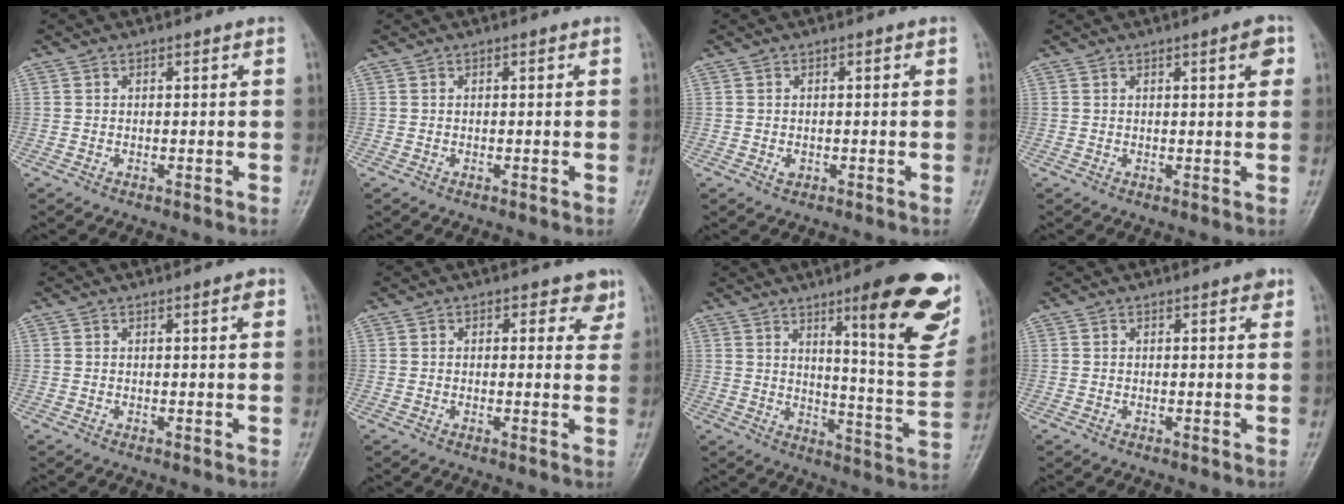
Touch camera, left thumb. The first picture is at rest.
{"total": 0.0}
{"total": 1.3, "force": [-0.3, 1.0, 0.8], "torque": [-0.006, 0.000, -0.004]}
{"total": 3.2, "force": [1.3, 0.7, 2.8], "torque": [-0.033, -0.002, 0.016]}
{"total": 1.5, "force": [0.7, 0.3, 1.3], "torque": [-0.017, 0.000, 0.008]}
{"total": 4.1, "force": [2.2, 2.6, 2.3], "torque": [0.009, -0.007, 0.018]}
{"total": 21.8, "force": [11.5, 4.1, 18.0], "torque": [-0.193, -0.060, 0.161]}
{"total": 1.6, "force": [0.9, 0.5, 1.2], "torque": [-0.013, -0.002, 0.009]}